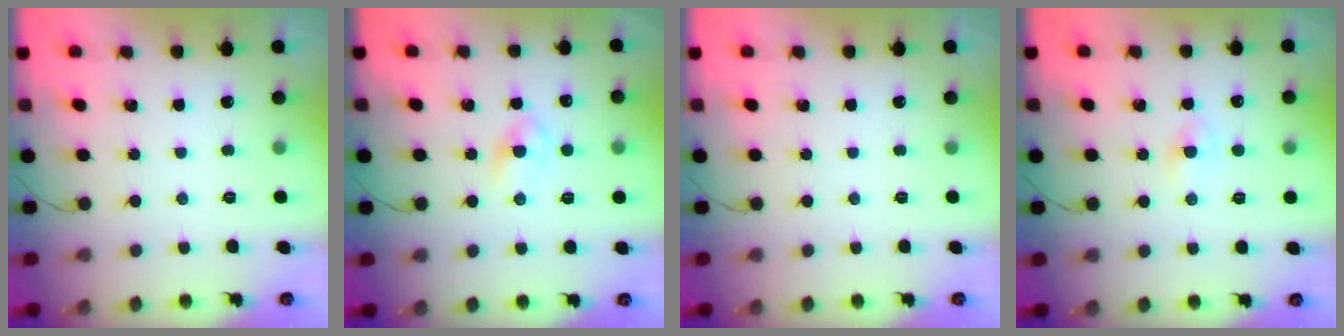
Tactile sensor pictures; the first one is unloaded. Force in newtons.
{"total": 2.7, "press": 2.5, "slide": 1.1}
{"total": 0.0}
{"total": 1.3, "press": 1.0, "slide": 0.8}